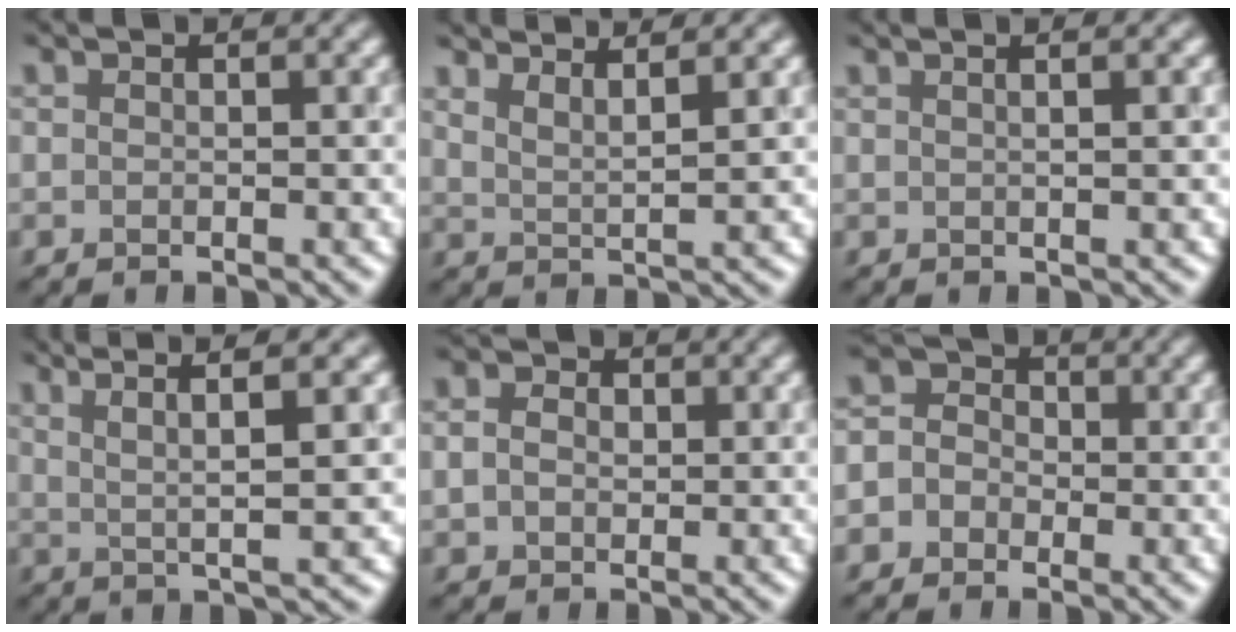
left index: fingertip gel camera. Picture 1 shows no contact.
{"total": 3.0, "force": [2.7, 0.2, 1.3], "torque": [-0.015, 0.007, 0.052]}
{"total": 4.3, "force": [2.0, 1.9, 3.2], "torque": [-0.014, 0.036, 0.000]}
{"total": 5.3, "force": [2.8, 0.5, 4.5], "torque": [-0.081, 0.017, 0.060]}
{"total": 2.6, "force": [0.6, 2.2, 1.2], "torque": [-0.026, 0.018, -0.001]}
{"total": 3.6, "force": [-1.0, 3.3, 0.8], "torque": [0.011, 0.020, -0.034]}